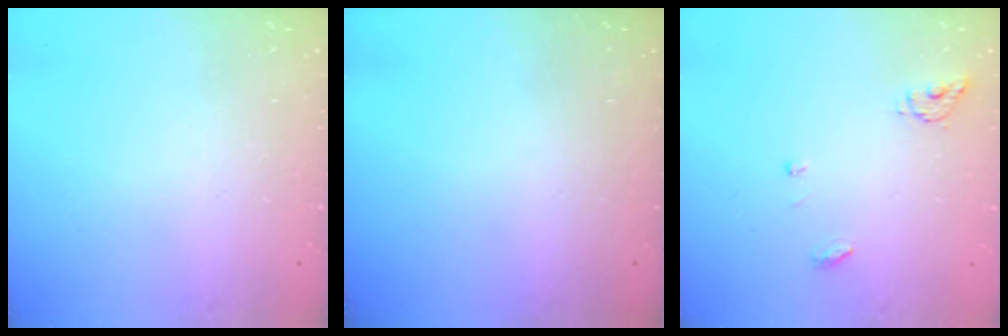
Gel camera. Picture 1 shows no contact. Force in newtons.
{"total": 0.0}
{"total": 5.2, "press": 5.2, "slide": 0.0}